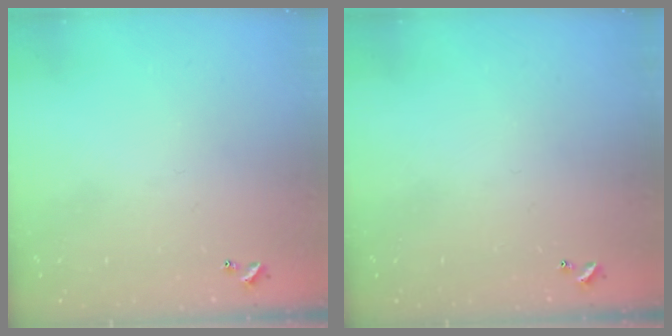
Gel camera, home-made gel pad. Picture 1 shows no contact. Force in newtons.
{"total": 0.0}